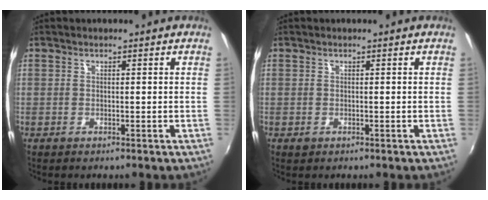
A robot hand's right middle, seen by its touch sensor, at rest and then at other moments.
{"total": 0.0}